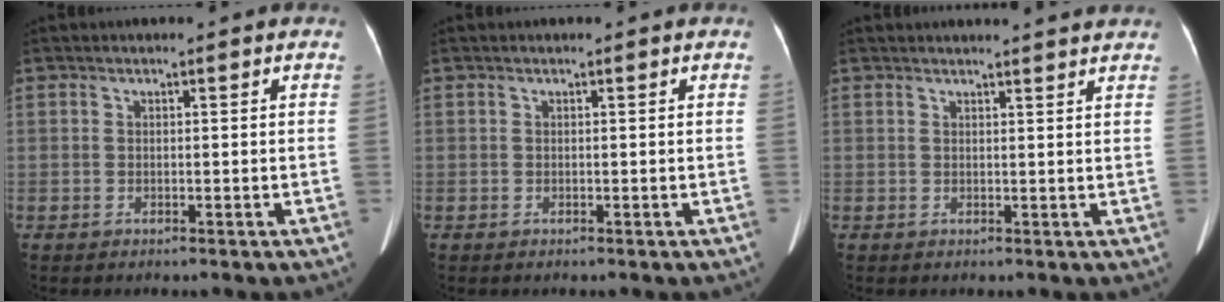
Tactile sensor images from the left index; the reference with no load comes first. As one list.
[{"total": 0.0}, {"total": 6.4, "force": [6.1, -0.1, 1.8], "torque": [-0.020, 0.014, 0.057]}]